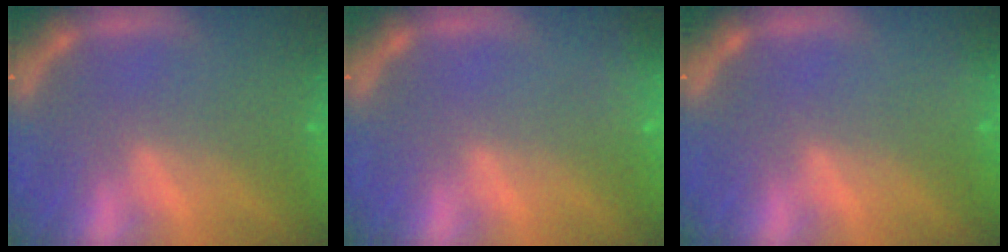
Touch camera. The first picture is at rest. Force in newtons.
{"total": 3.0}
{"total": 0.9}